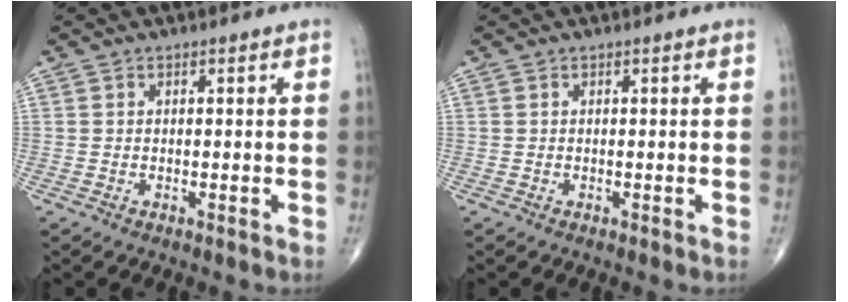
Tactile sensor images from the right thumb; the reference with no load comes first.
{"total": 0.0}